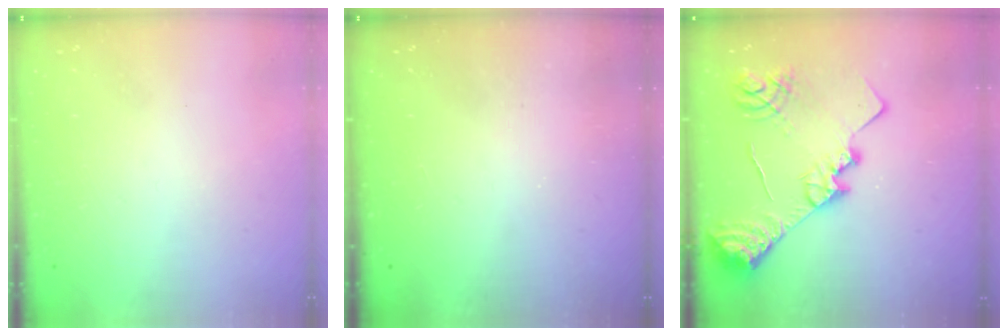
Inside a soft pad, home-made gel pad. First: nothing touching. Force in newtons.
{"total": 0.6, "press": 0.6, "slide": 0.2}
{"total": 18.4, "press": 18.3, "slide": 1.7}